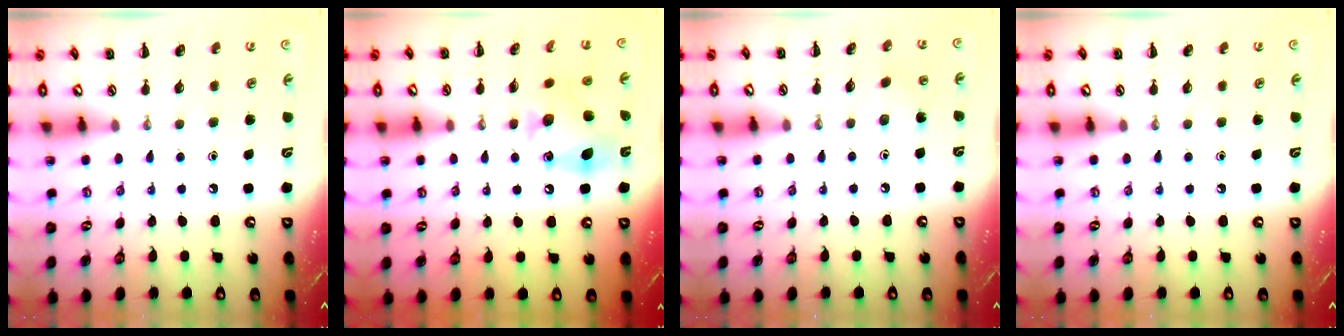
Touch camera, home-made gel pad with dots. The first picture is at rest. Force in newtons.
{"total": 11.8, "press": 11.7, "slide": 1.7}
{"total": 2.4, "press": 2.4, "slide": 0.4}
{"total": 0.0}